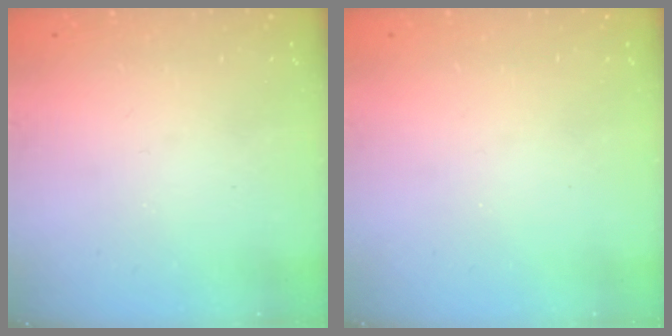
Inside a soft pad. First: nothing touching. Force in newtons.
{"total": 0.0}